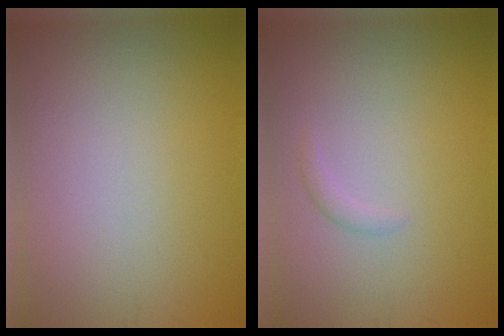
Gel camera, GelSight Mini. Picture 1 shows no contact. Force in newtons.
{"total": 0.8, "press": 0.8, "slide": 0.0}